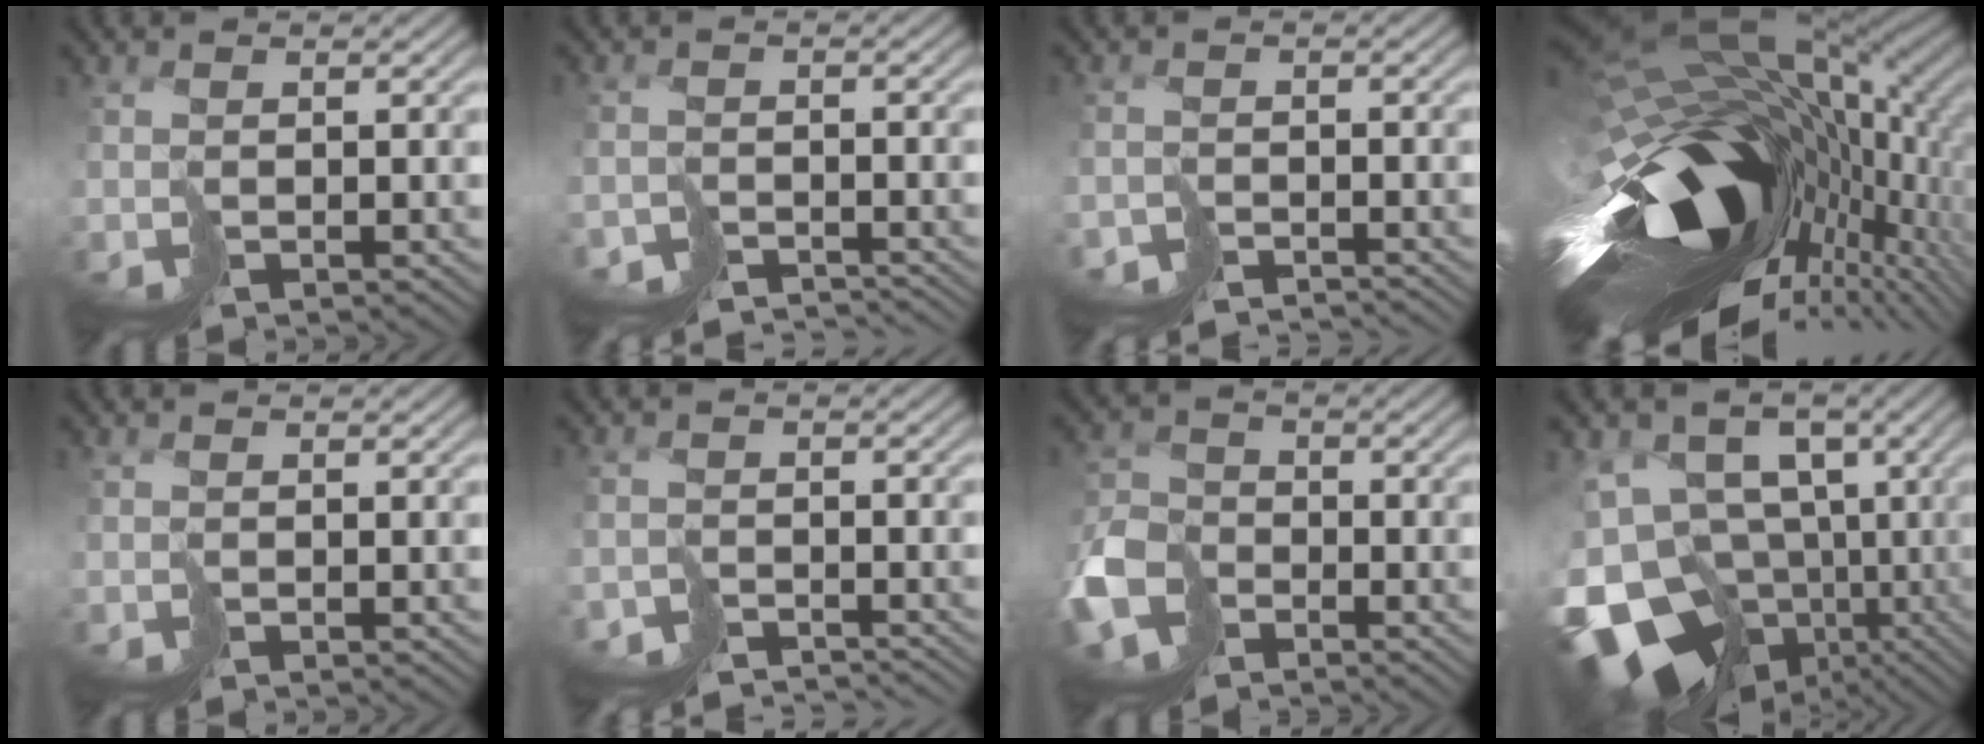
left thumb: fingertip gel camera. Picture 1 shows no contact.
{"total": 5.0, "force": [-4.8, 1.2, 0.3], "torque": [0.009, -0.006, -0.090]}
{"total": 3.9, "force": [-3.8, 0.7, -0.1], "torque": [0.015, -0.006, -0.074]}
{"total": 20.1, "force": [-3.9, 11.6, 15.9], "torque": [-0.319, -0.035, -0.051]}
{"total": 0.0}
{"total": 4.4, "force": [-4.3, 0.9, 0.1], "torque": [0.011, -0.009, -0.082]}
{"total": 7.4, "force": [-4.2, 5.0, 3.4], "torque": [-0.089, -0.016, -0.095]}
{"total": 16.4, "force": [-5.7, 11.8, 9.9], "torque": [-0.217, -0.028, -0.087]}